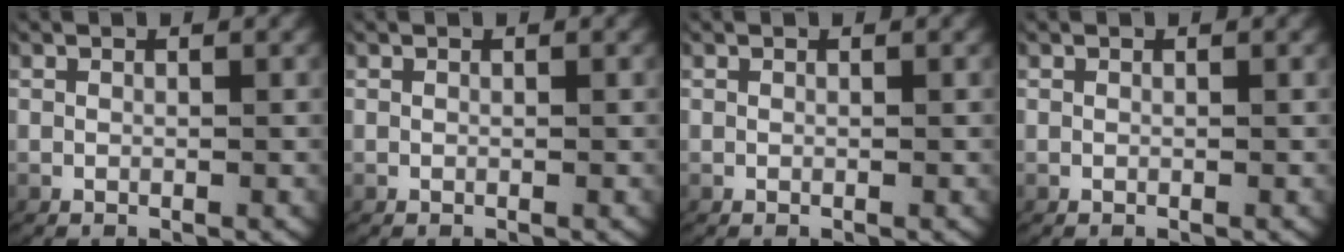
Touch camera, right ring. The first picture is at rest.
{"total": 0.0}
{"total": 0.0}
{"total": 0.0}